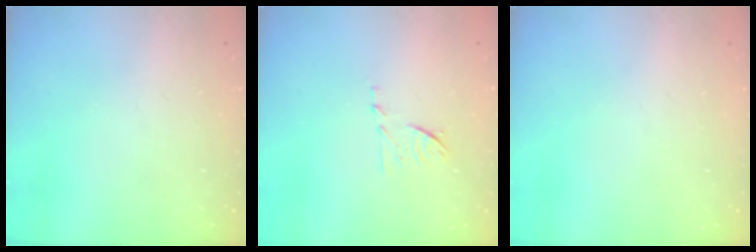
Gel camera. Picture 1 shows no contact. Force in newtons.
{"total": 6.9, "press": 6.8, "slide": 1.0}
{"total": 0.0}